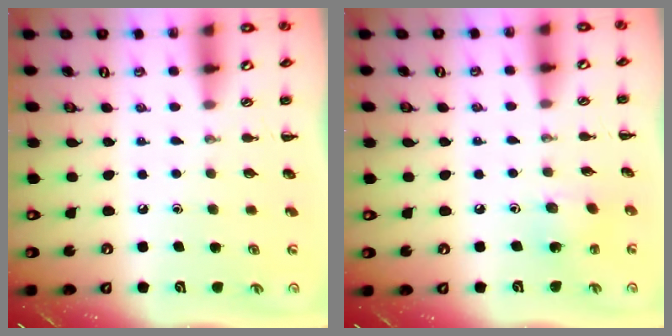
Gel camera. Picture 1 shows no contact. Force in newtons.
{"total": 4.0, "press": 3.8, "slide": 1.1}